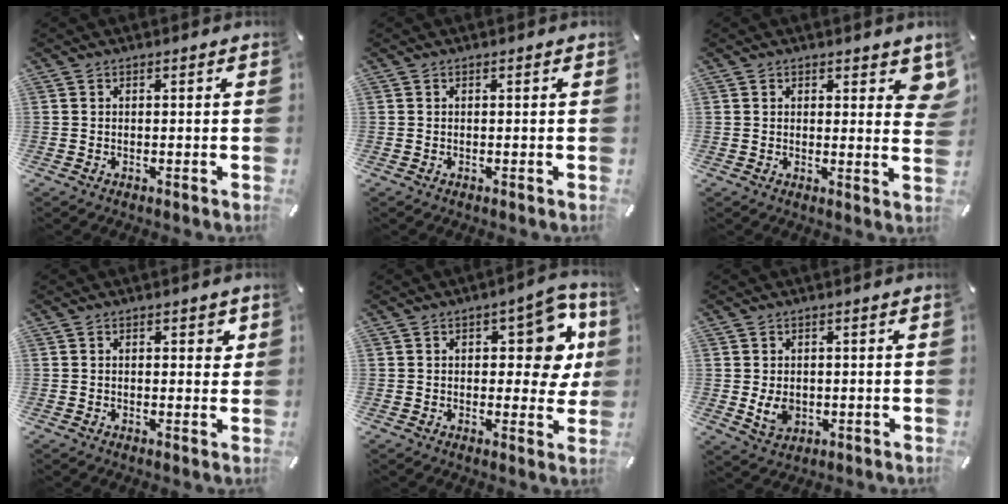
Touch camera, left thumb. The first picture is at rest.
{"total": 0.0}
{"total": 4.2, "force": [2.3, 2.2, 2.7], "torque": [-0.008, -0.014, 0.033]}
{"total": 2.2, "force": [0.7, 1.3, 1.7], "torque": [-0.011, -0.003, 0.005]}
{"total": 12.9, "force": [3.6, 6.6, 10.5], "torque": [-0.119, -0.012, 0.053]}
{"total": 5.0, "force": [-0.3, 4.1, 3.0], "torque": [-0.049, -0.004, -0.006]}